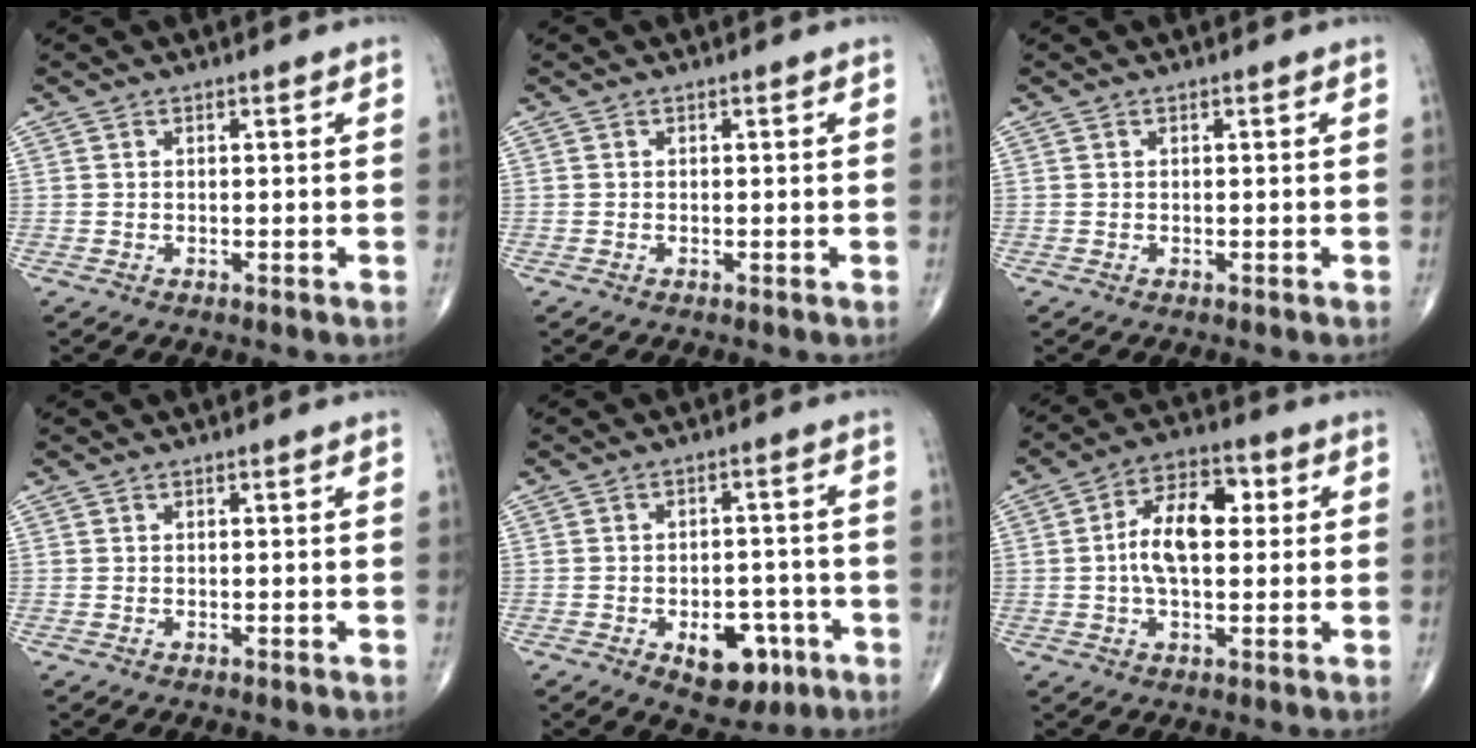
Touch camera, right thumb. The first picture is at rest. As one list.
[{"total": 0.0}, {"total": 0.0}, {"total": 0.0}, {"total": 9.4, "force": [-4.1, 5.7, 6.3], "torque": [-0.053, 0.026, -0.047]}, {"total": 11.2, "force": [1.1, 6.1, 9.4], "torque": [-0.156, 0.021, 0.013]}]